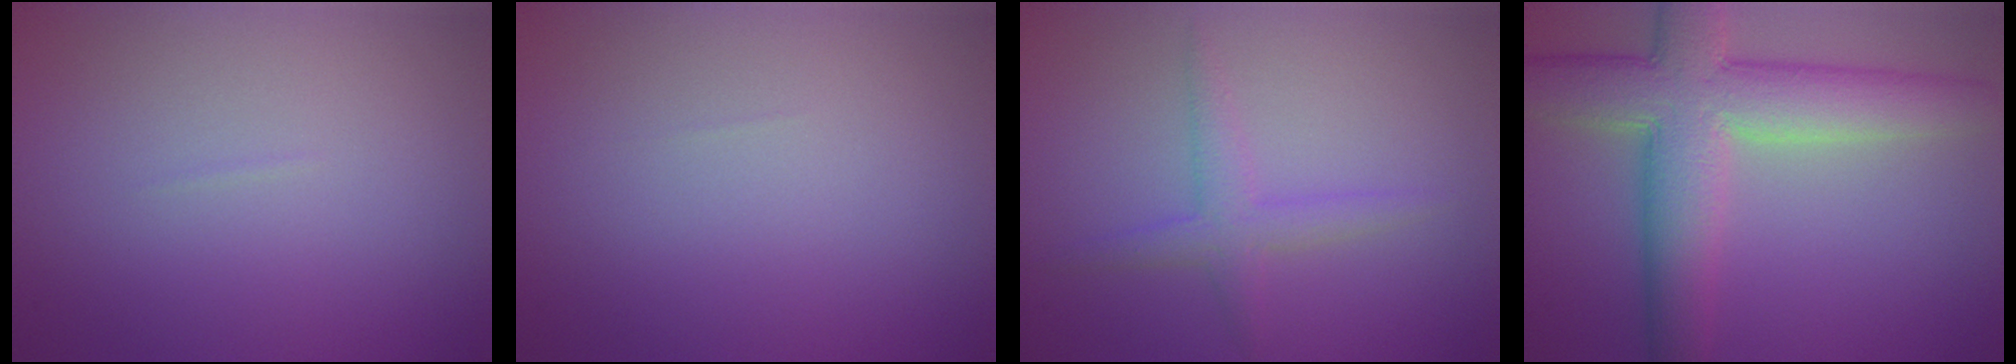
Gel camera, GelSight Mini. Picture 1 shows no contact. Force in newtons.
{"total": 0.0}
{"total": 2.2, "press": 2.2, "slide": 0.2}
{"total": 9.0, "press": 9.0, "slide": 0.4}